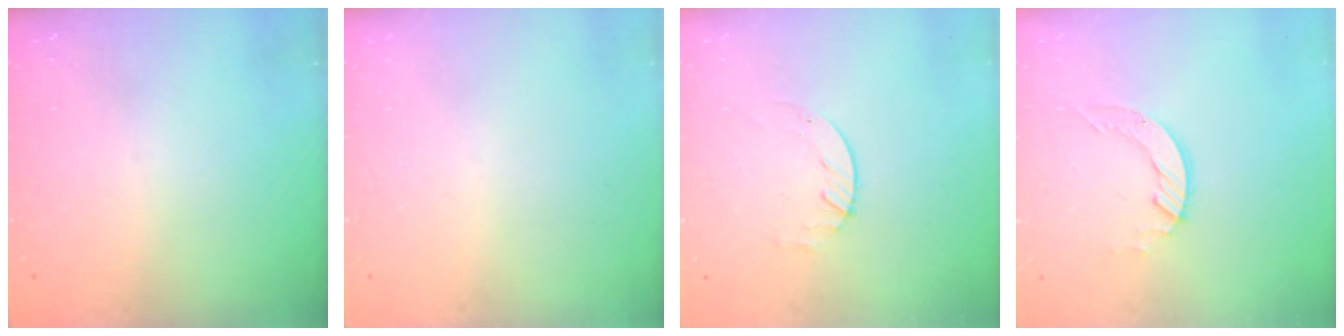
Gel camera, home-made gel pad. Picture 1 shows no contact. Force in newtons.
{"total": 0.0}
{"total": 1.7, "press": 1.7, "slide": 0.2}
{"total": 4.2, "press": 4.2, "slide": 0.2}